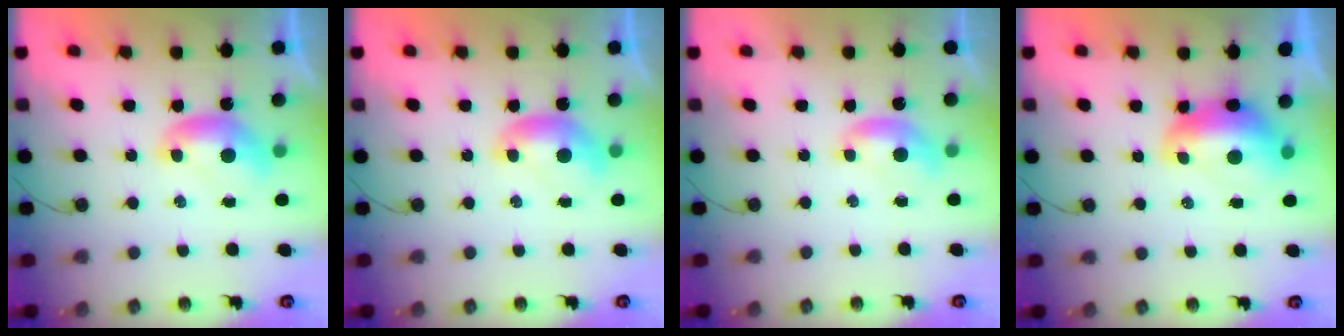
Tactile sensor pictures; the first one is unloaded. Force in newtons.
{"total": 0.0}
{"total": 0.7, "press": 0.3, "slide": 0.6}
{"total": 2.9, "press": 2.8, "slide": 0.7}